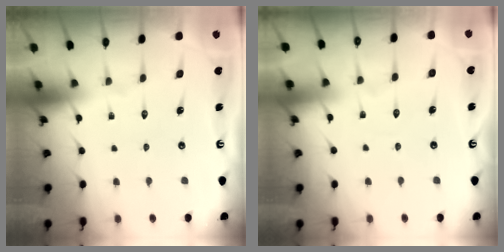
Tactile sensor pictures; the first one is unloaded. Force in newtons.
{"total": 2.7, "press": 2.7, "slide": 0.3}